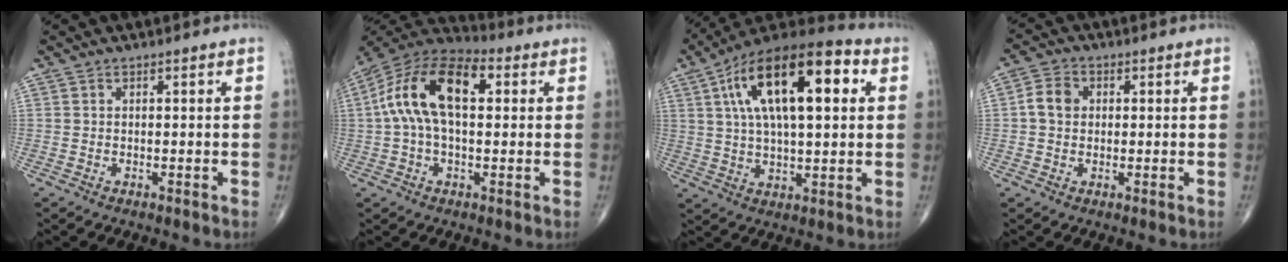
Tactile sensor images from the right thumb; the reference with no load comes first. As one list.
[{"total": 16.0, "force": [2.8, 8.4, 13.3], "torque": [-0.257, 0.042, 0.040]}, {"total": 22.4, "force": [6.5, 9.3, 19.3], "torque": [-0.319, 0.017, 0.100]}, {"total": 4.5, "force": [0.4, 3.7, 2.6], "torque": [-0.041, 0.011, 0.001]}]